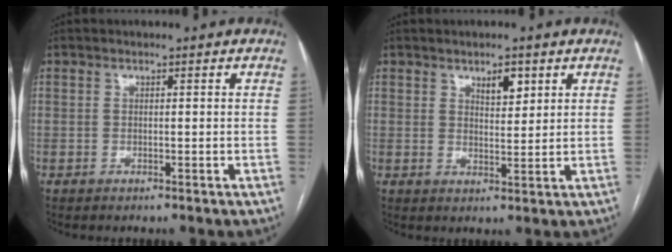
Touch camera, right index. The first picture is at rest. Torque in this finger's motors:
{"motor_torque": [0.00, 0.03, 0.02, 0.02]}